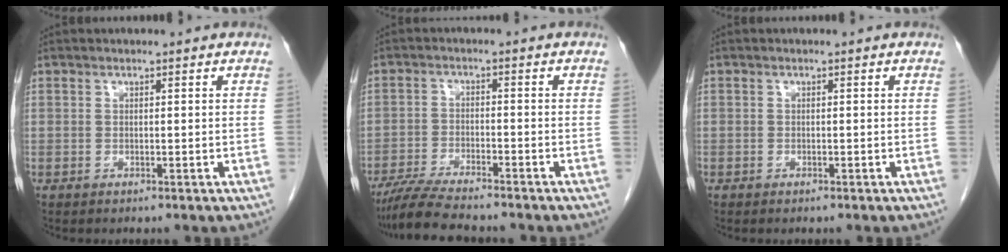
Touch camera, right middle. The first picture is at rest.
{"total": 7.7, "force": [-6.9, 0.0, 3.5], "torque": [-0.064, -0.022, -0.121]}
{"total": 0.0}